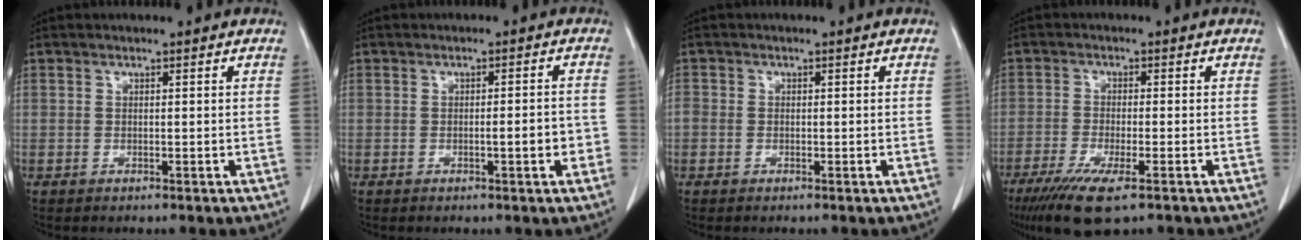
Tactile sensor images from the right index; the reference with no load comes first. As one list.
[{"total": 3.1, "force": [-0.9, 0.4, 3.0], "torque": [-0.043, 0.002, -0.013]}, {"total": 1.7, "force": [-0.3, 1.5, 0.6], "torque": [-0.011, 0.010, -0.007]}, {"total": 8.6, "force": [-5.5, 1.3, 6.4], "torque": [-0.116, -0.023, -0.091]}]